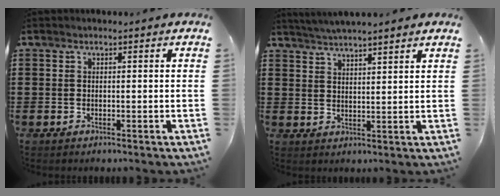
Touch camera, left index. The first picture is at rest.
{"total": 3.2, "force": [3.2, -0.2, 0.4], "torque": [-0.018, -0.009, 0.057]}